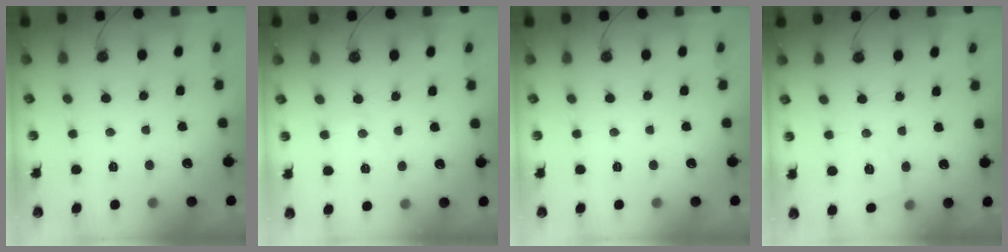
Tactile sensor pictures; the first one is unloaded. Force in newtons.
{"total": 6.0, "press": 6.0, "slide": 0.7}
{"total": 0.0}
{"total": 5.2, "press": 5.2, "slide": 0.5}